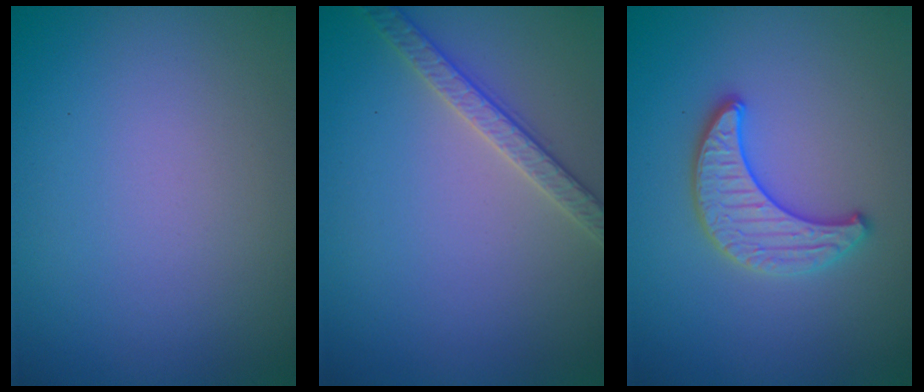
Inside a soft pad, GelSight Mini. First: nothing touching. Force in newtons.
{"total": 2.6, "press": 2.5, "slide": 0.5}
{"total": 3.1, "press": 3.1, "slide": 0.3}